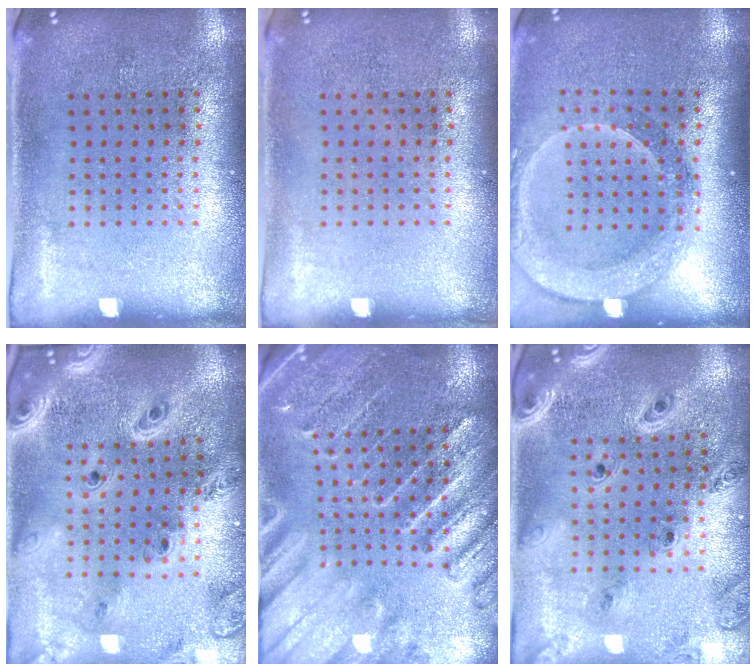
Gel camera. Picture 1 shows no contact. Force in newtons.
{"total": 0.0}
{"total": 2.4, "press": 1.9, "slide": 1.4}
{"total": 3.9, "press": 3.0, "slide": 2.4}
{"total": 3.2, "press": 3.0, "slide": 1.1}
{"total": 1.6, "press": 1.6, "slide": 0.3}